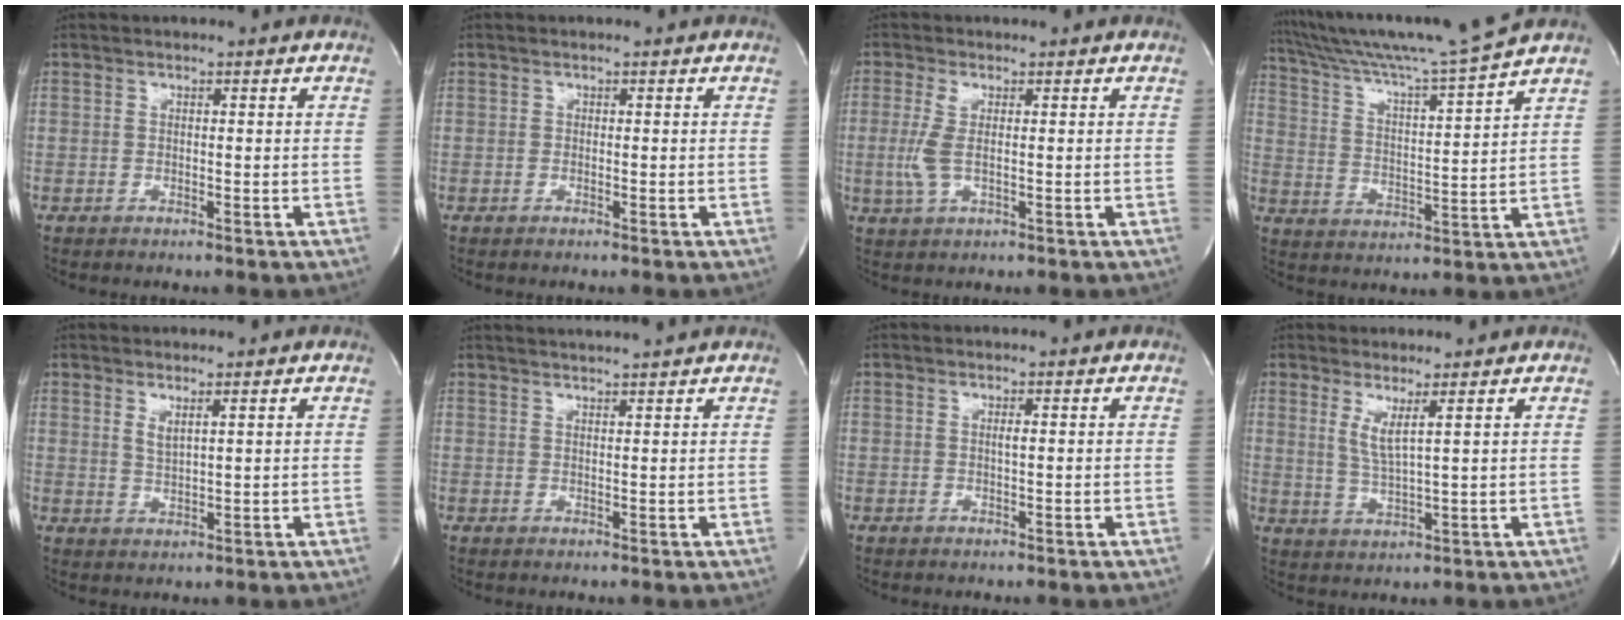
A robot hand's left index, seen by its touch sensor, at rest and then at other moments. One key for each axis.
{"total": 0.0}
{"total": 3.8, "fx": 0.1, "fy": 1.0, "fz": 3.7, "tx": -0.099, "ty": -0.006, "tz": 0.006}
{"total": 14.6, "fx": 13.1, "fy": -2.9, "fz": 5.7, "tx": -0.110, "ty": -0.027, "tz": 0.213}
{"total": 1.9, "fx": 1.1, "fy": 0.1, "fz": 1.5, "tx": -0.040, "ty": -0.015, "tz": 0.025}
{"total": 5.9, "fx": 5.5, "fy": -1.0, "fz": 2.0, "tx": -0.031, "ty": 0.011, "tz": 0.069}
{"total": 0.5, "fx": -0.1, "fy": -0.1, "fz": 0.5, "tx": -0.016, "ty": -0.004, "tz": -0.001}
{"total": 3.5, "fx": 1.6, "fy": -0.4, "fz": 3.1, "tx": -0.069, "ty": -0.022, "tz": 0.037}